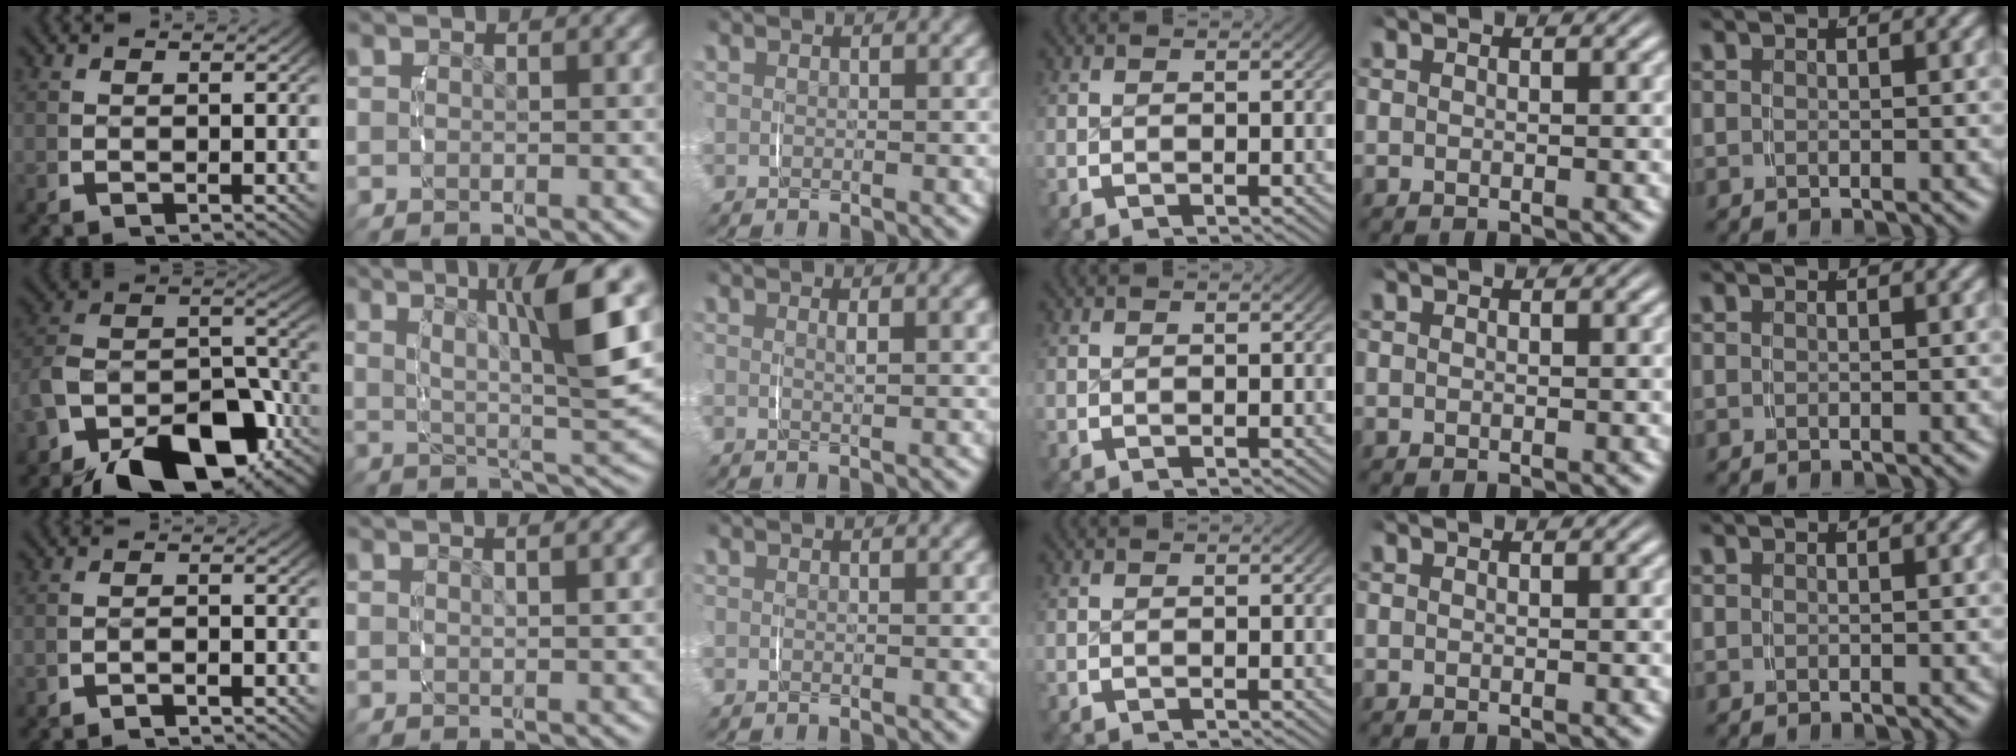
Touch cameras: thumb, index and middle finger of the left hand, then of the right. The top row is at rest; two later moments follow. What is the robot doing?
{"motion": "lift_and_place", "object": "ethernet cable"}